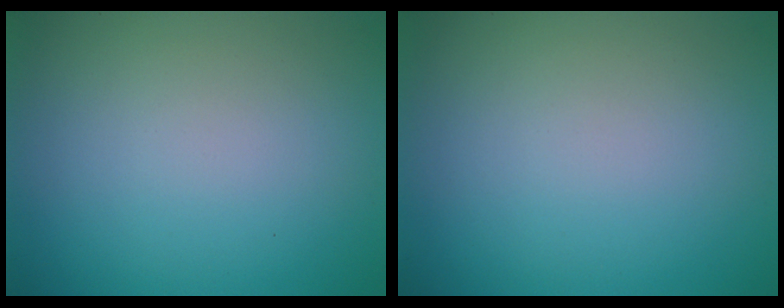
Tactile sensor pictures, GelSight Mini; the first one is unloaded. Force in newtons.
{"total": 0.0}